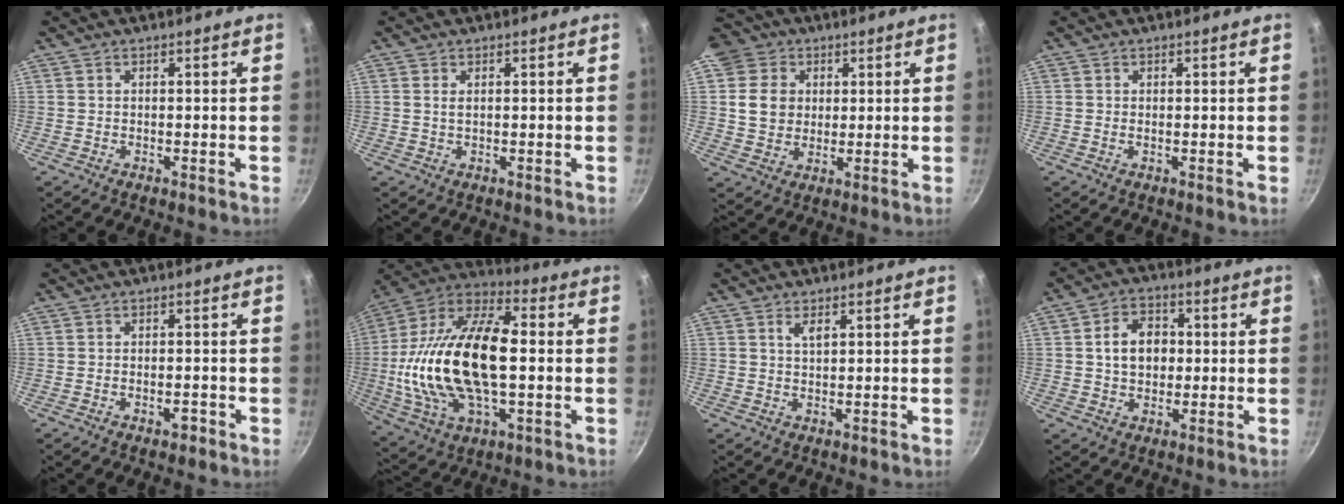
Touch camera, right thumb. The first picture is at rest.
{"total": 1.2, "force": [0.3, 0.5, 1.0], "torque": [-0.018, 0.000, 0.006]}
{"total": 10.0, "force": [2.8, 8.7, 4.0], "torque": [-0.040, 0.002, 0.044]}
{"total": 0.0}
{"total": 2.0, "force": [-1.2, 1.0, 1.3], "torque": [-0.014, 0.011, -0.016]}
{"total": 27.3, "force": [-0.6, 14.0, 23.4], "torque": [-0.456, 0.029, -0.016]}
{"total": 2.0, "force": [1.0, 0.8, 1.6], "torque": [-0.026, -0.003, 0.018]}
{"total": 8.1, "force": [0.6, 6.2, 5.2], "torque": [-0.061, 0.013, 0.005]}